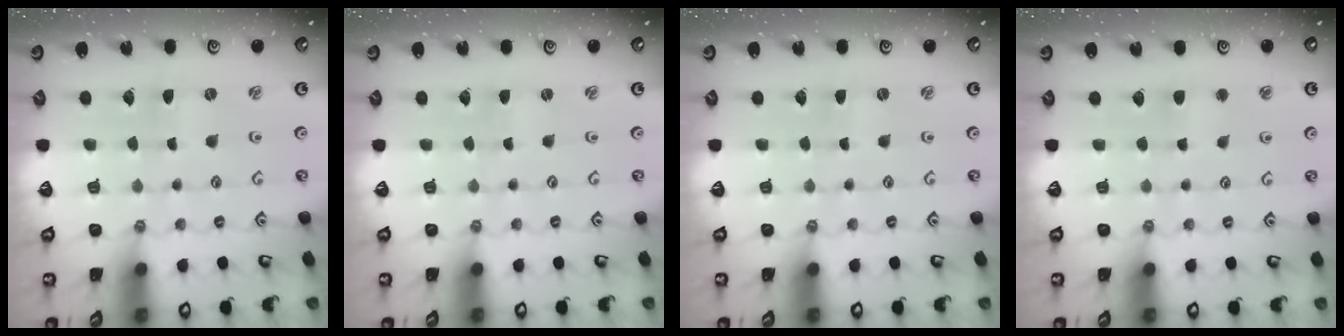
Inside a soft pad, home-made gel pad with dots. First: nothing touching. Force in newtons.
{"total": 0.0}
{"total": 0.5, "press": 0.4, "slide": 0.3}
{"total": 3.1, "press": 3.0, "slide": 0.5}